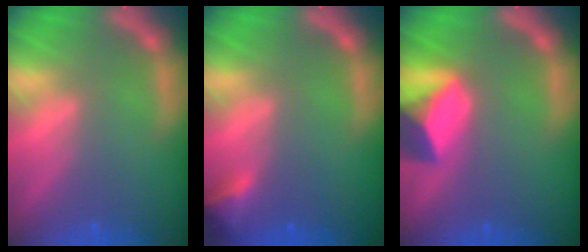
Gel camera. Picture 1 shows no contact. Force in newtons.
{"total": 2.4}
{"total": 6.4}